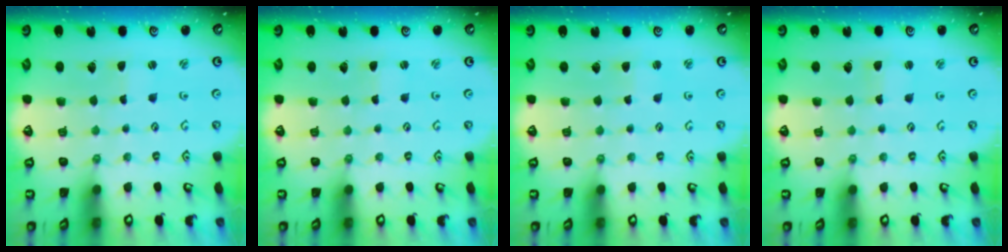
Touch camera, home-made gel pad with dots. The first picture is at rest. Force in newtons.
{"total": 0.0}
{"total": 1.3, "press": 1.2, "slide": 0.2}
{"total": 1.7, "press": 1.7, "slide": 0.1}